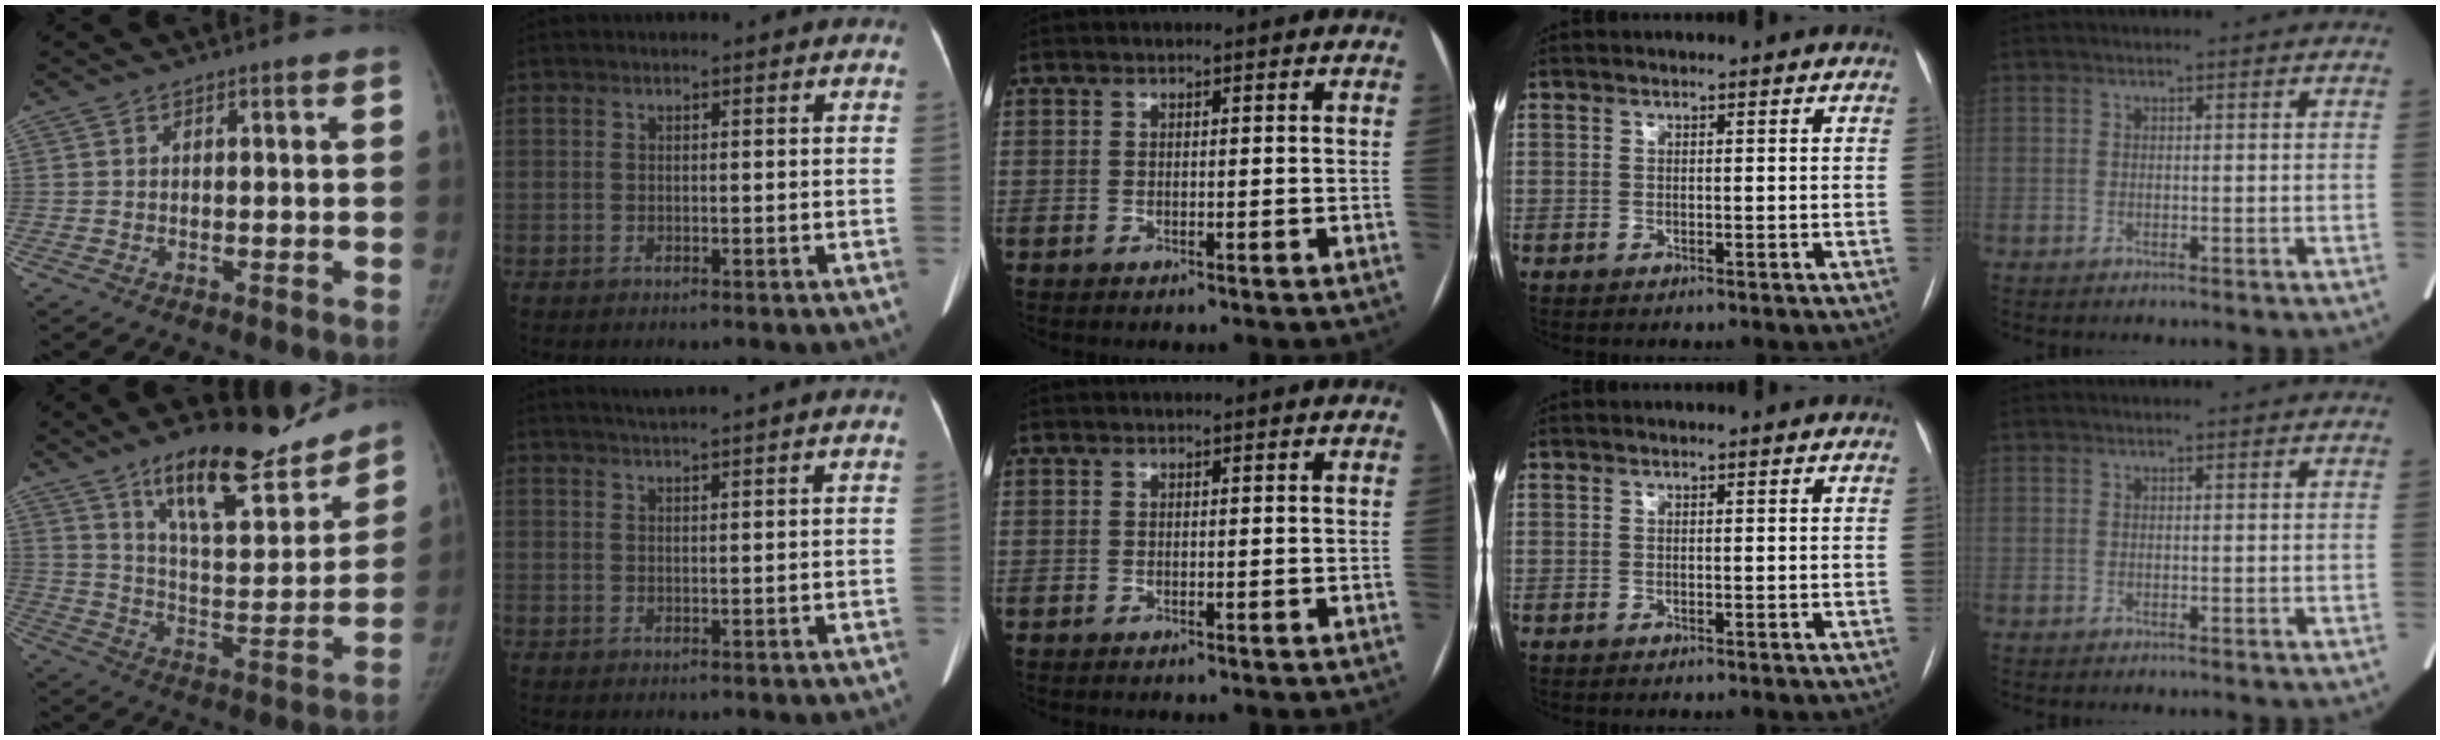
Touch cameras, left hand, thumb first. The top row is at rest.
{"thumb": {"total": 19.9, "force": [14.9, 6.3, 11.6], "torque": [-0.128, -0.093, 0.240]}, "index": {"total": 3.9, "force": [3.5, -1.0, 1.6], "torque": [-0.023, 0.018, 0.050]}}